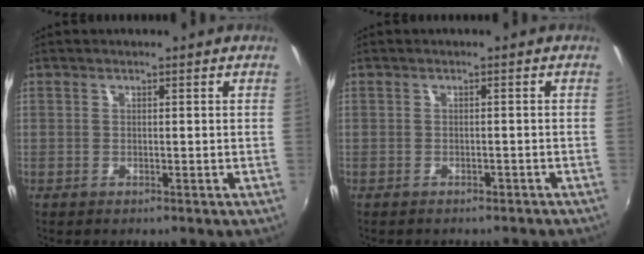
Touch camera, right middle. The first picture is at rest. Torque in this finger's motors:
{"motor_torque": [0.56, -0.74, 0.03, 0.03]}